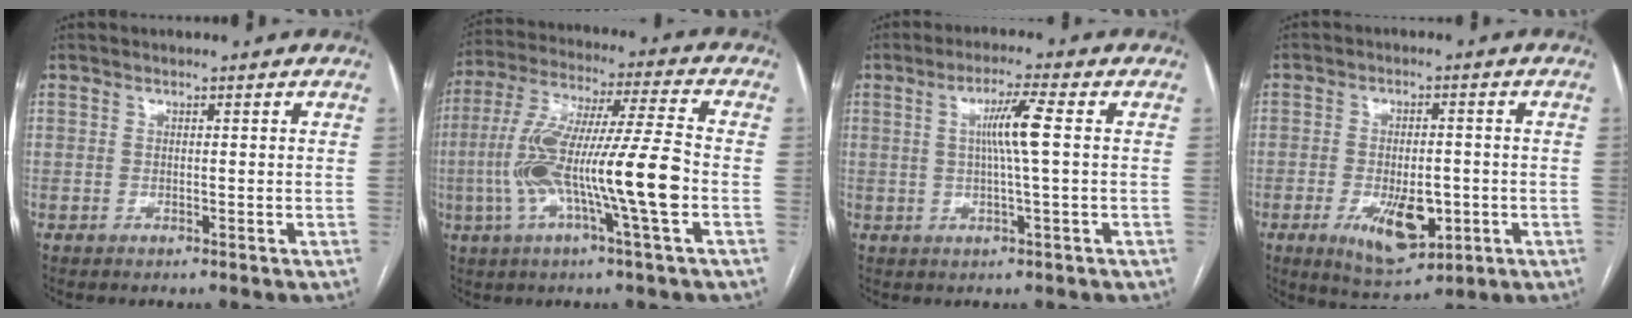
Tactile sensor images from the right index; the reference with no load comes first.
{"total": 16.4, "force": [-3.7, 0.0, 16.0], "torque": [-0.306, 0.004, -0.071]}
{"total": 5.9, "force": [0.8, -0.6, 5.8], "torque": [-0.107, 0.002, 0.017]}
{"total": 9.2, "force": [-2.8, 4.0, 7.7], "torque": [-0.130, -0.007, -0.031]}